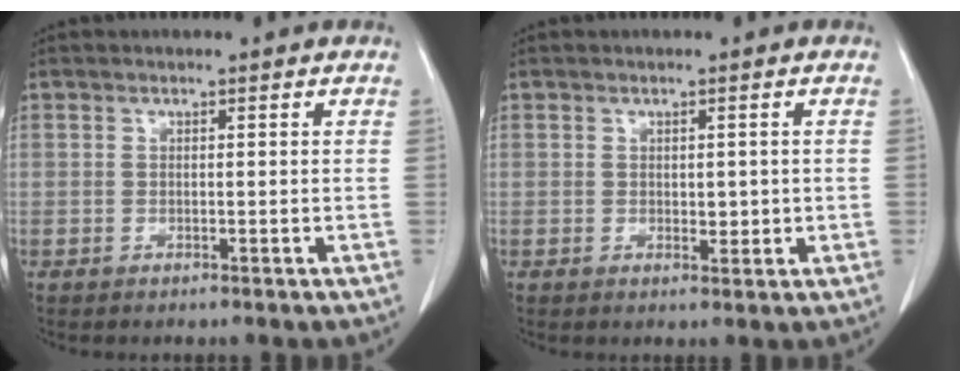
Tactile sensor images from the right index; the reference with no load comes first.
{"total": 1.6, "force": [0.0, 0.9, 1.3], "torque": [-0.015, -0.001, 0.003]}